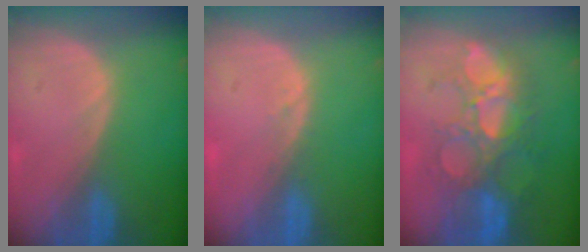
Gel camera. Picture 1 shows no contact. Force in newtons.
{"total": 1.0, "press": 0.9, "slide": 0.3}
{"total": 11.0, "press": 9.5, "slide": 5.5}